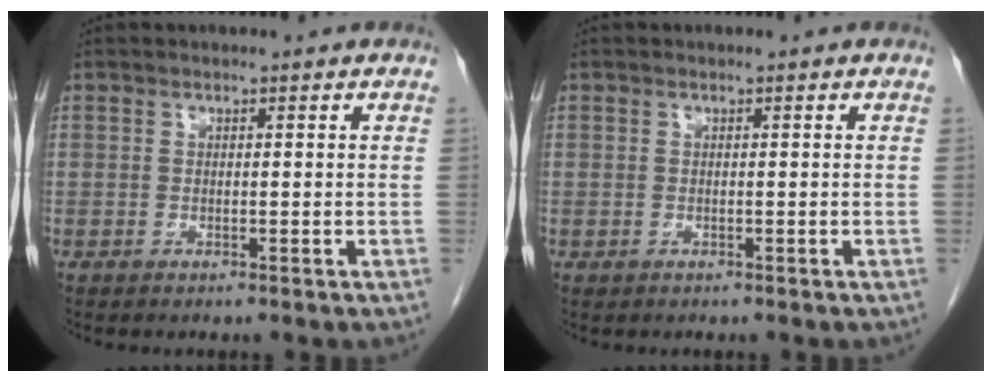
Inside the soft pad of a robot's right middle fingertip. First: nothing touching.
{"total": 0.0}